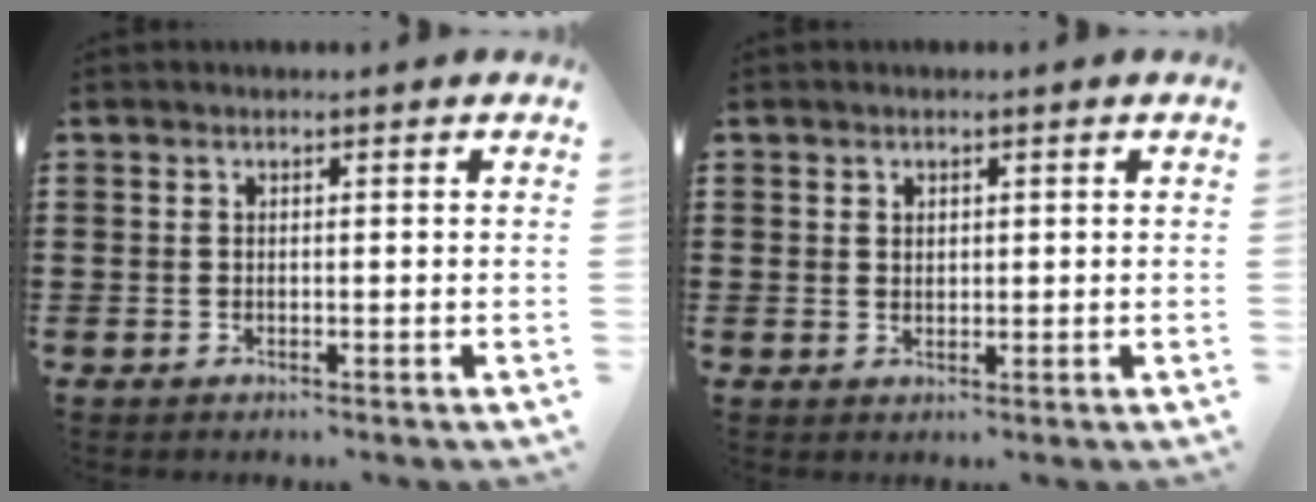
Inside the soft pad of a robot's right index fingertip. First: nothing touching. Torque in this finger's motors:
{"motor_torque": [-0.42, 0.57, 0.01, -0.01]}